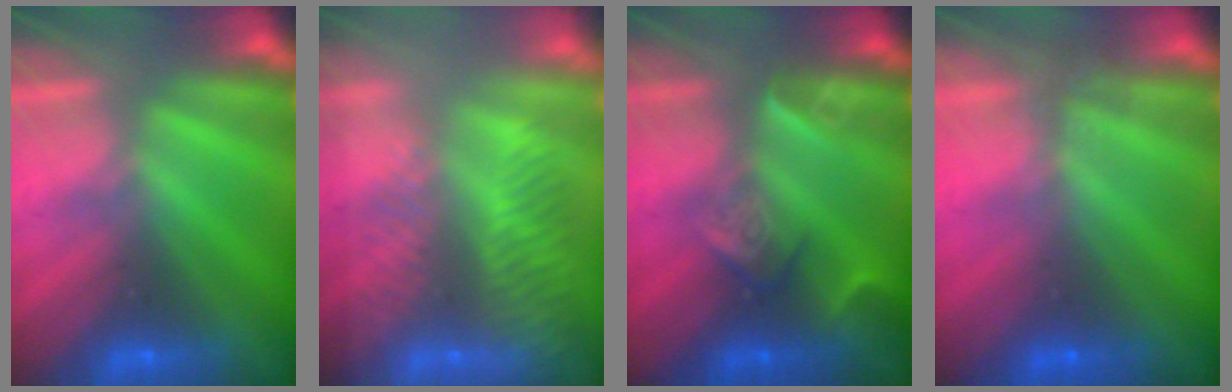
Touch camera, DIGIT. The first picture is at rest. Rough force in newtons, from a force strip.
{"total": 8.6}
{"total": 2.4}
{"total": 1.0}